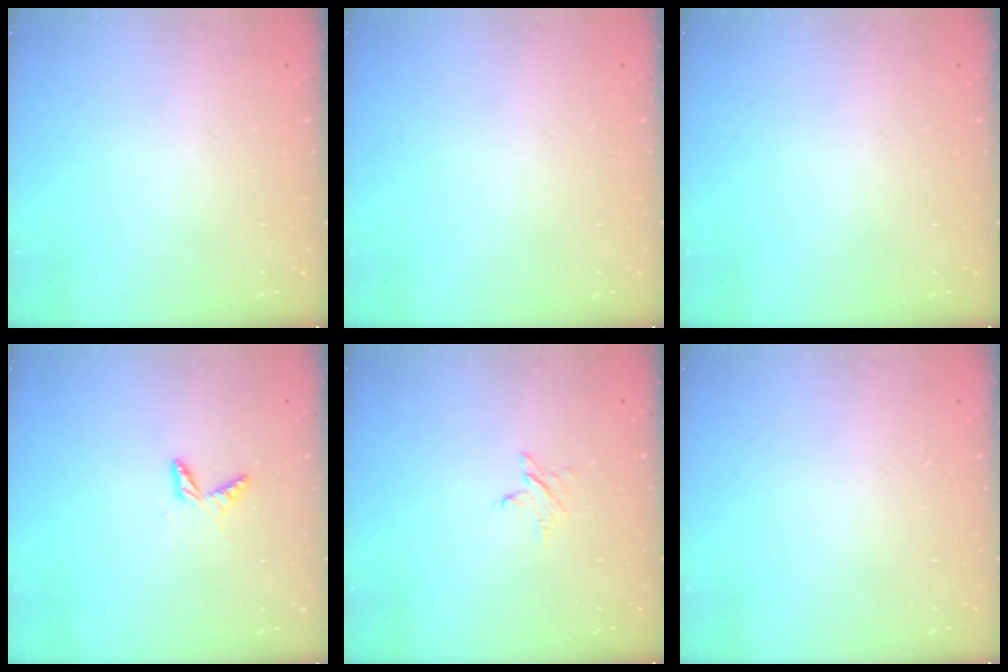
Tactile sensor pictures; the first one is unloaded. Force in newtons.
{"total": 0.0}
{"total": 0.0}
{"total": 4.0, "press": 4.0, "slide": 0.3}
{"total": 2.8, "press": 2.8, "slide": 0.3}
{"total": 0.0}